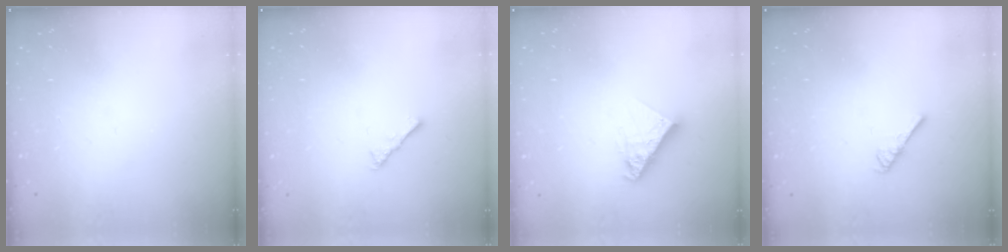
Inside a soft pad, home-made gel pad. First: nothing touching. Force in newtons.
{"total": 2.1, "press": 2.1, "slide": 0.5}
{"total": 9.0, "press": 9.0, "slide": 0.9}
{"total": 2.7, "press": 2.6, "slide": 0.4}